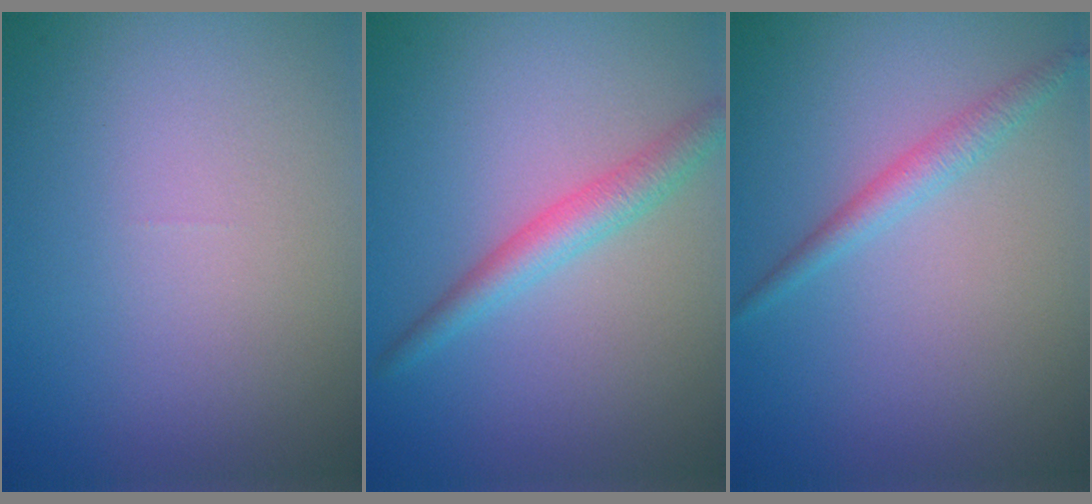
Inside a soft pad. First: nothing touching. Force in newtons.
{"total": 2.7, "press": 2.7, "slide": 0.1}
{"total": 1.7, "press": 1.7, "slide": 0.0}